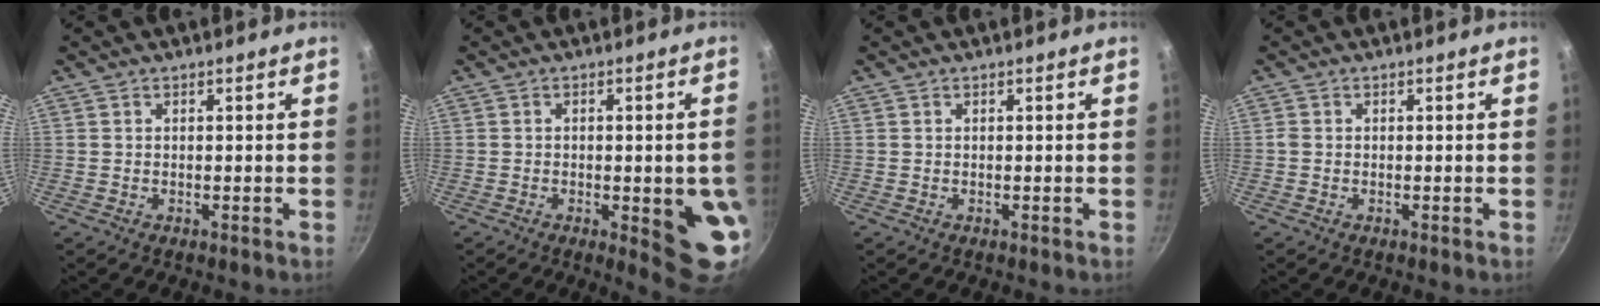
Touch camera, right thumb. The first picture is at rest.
{"total": 10.9, "force": [-2.2, 3.4, 10.1], "torque": [-0.094, 0.001, -0.022]}
{"total": 0.0}
{"total": 0.8, "force": [-0.2, 0.7, 0.3], "torque": [-0.007, 0.002, -0.005]}